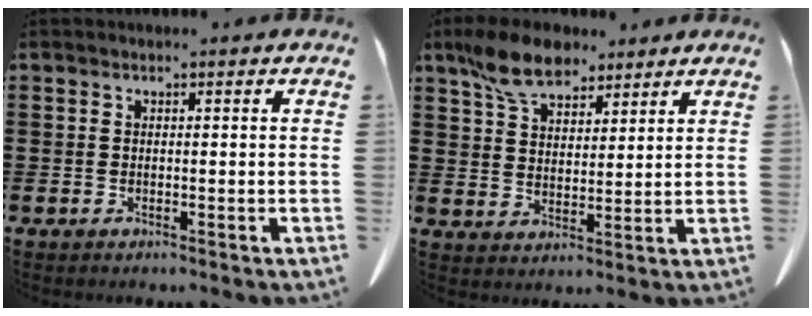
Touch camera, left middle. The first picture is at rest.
{"total": 8.6, "force": [6.6, 3.7, 4.2], "torque": [-0.104, -0.002, 0.125]}